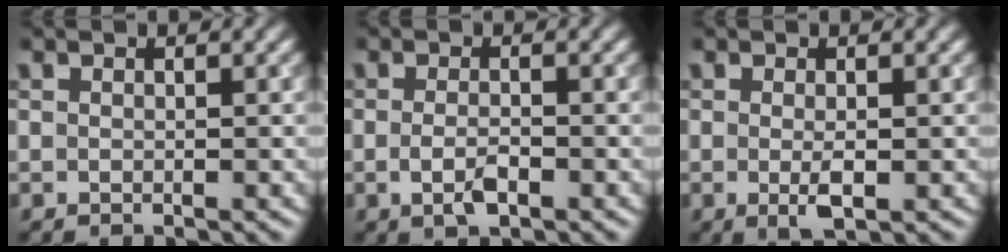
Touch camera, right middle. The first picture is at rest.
{"total": 1.8, "force": [-0.6, 0.6, 1.6], "torque": [-0.033, -0.006, -0.014]}
{"total": 1.9, "force": [-0.3, 0.4, 1.9], "torque": [-0.035, -0.007, -0.004]}